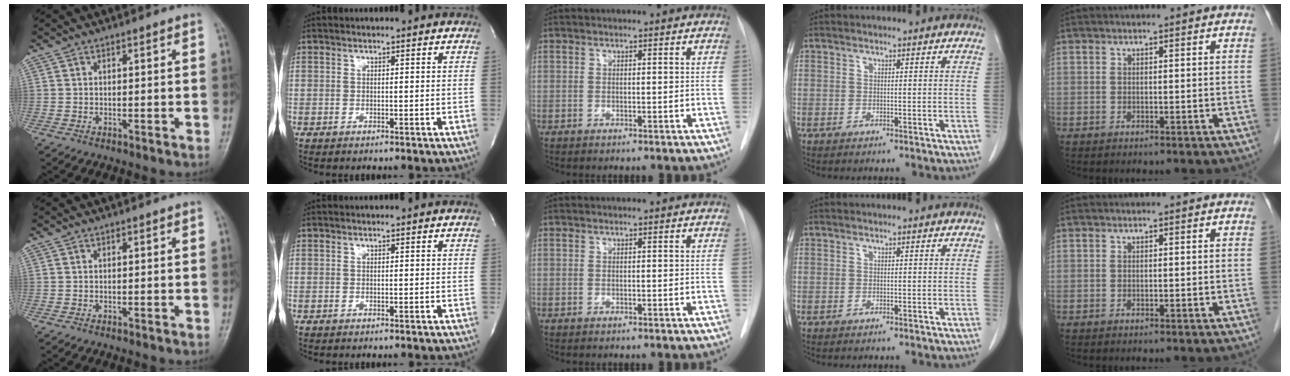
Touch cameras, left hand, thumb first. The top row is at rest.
{}